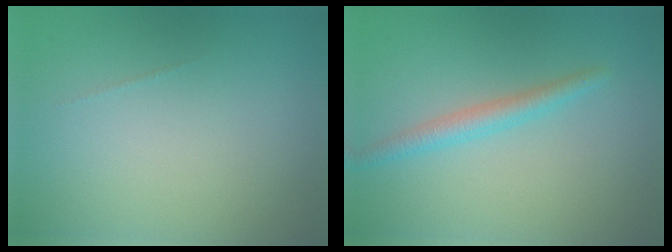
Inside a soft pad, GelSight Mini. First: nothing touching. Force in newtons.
{"total": 2.2, "press": 2.2, "slide": 0.0}